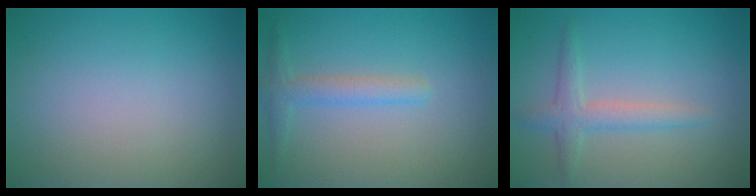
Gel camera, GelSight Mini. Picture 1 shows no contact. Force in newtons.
{"total": 2.0, "press": 2.0, "slide": 0.1}
{"total": 2.4, "press": 2.4, "slide": 0.1}